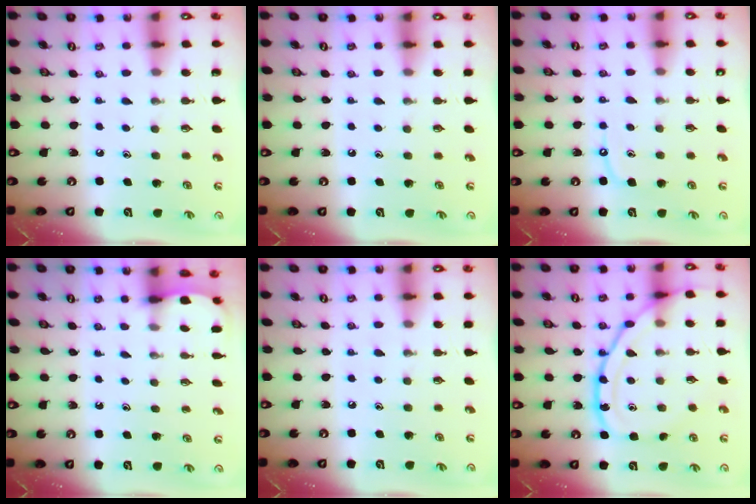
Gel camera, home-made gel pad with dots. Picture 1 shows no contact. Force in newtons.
{"total": 2.2, "press": 2.2, "slide": 0.3}
{"total": 5.0, "press": 5.0, "slide": 0.6}
{"total": 1.3, "press": 1.3, "slide": 0.1}
{"total": 3.0, "press": 2.9, "slide": 0.5}
{"total": 15.3, "press": 15.3, "slide": 0.4}